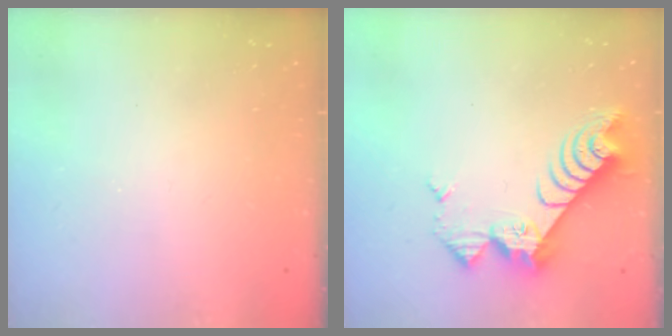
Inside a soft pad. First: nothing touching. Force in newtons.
{"total": 10.4, "press": 10.4, "slide": 1.1}